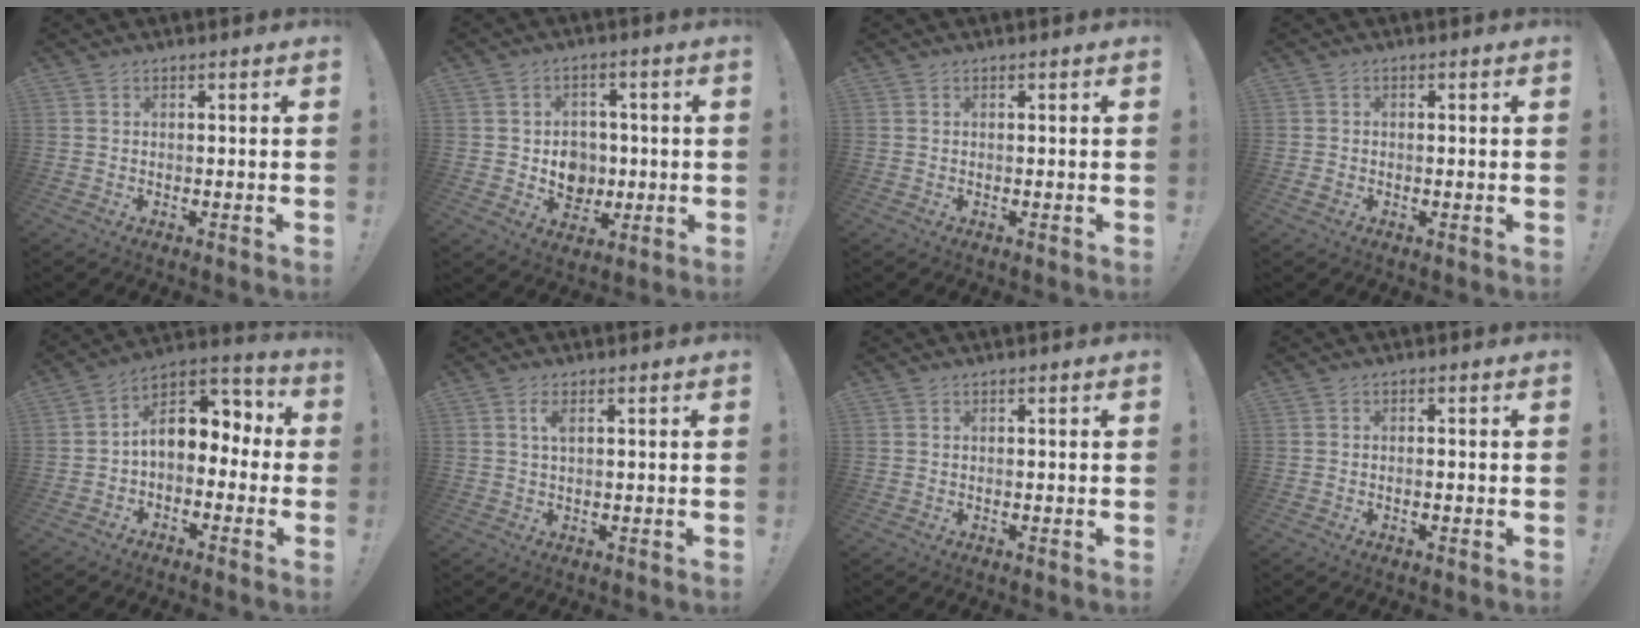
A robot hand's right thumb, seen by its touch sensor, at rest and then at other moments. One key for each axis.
{"total": 8.1, "fx": -0.1, "fy": 7.4, "fz": 3.4, "tx": -0.035, "ty": -0.004, "tz": 0.006}
{"total": 0.0}
{"total": 1.5, "fx": -0.5, "fy": 0.9, "fz": 1.0, "tx": -0.016, "ty": 0.004, "tz": -0.008}
{"total": 10.8, "fx": 1.7, "fy": 7.9, "fz": 7.2, "tx": -0.090, "ty": -0.005, "tz": 0.037}
{"total": 2.5, "fx": 0.8, "fy": 0.7, "fz": 2.2, "tx": -0.039, "ty": -0.001, "tz": 0.011}
{"total": 0.0}
{"total": 1.0, "fx": -0.6, "fy": 0.1, "fz": 0.7, "tx": -0.013, "ty": 0.001, "tz": -0.011}